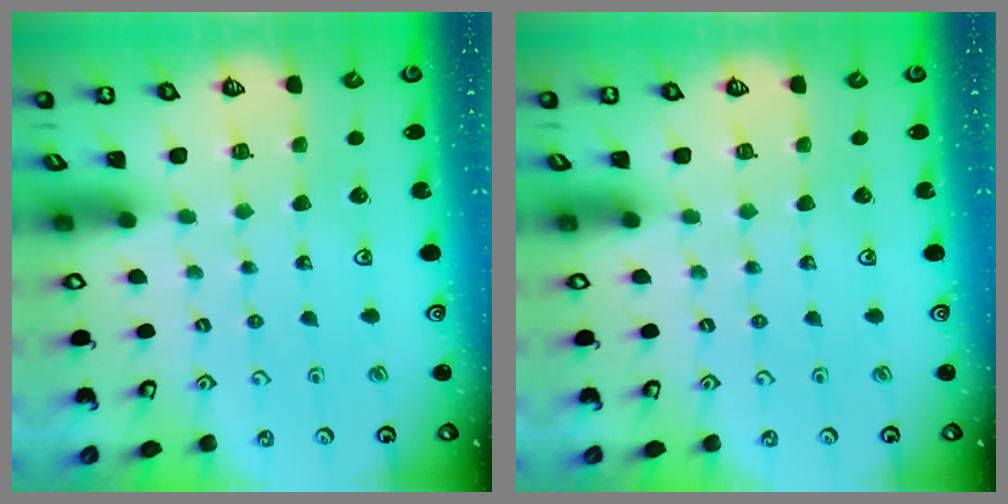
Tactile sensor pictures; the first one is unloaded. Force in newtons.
{"total": 0.0}